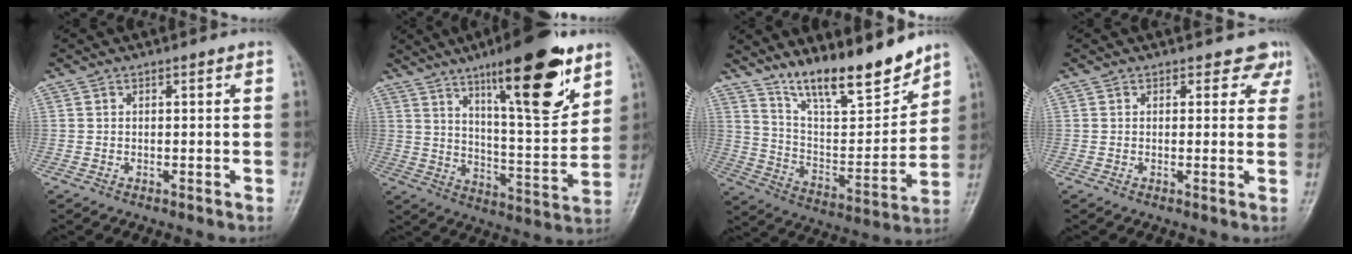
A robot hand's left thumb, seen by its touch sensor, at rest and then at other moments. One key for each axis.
{"total": 20.0, "fx": 11.6, "fy": 4.8, "fz": 15.6, "tx": -0.204, "ty": -0.064, "tz": 0.187}
{"total": 16.6, "fx": 13.4, "fy": 3.8, "fz": 9.0, "tx": -0.113, "ty": -0.086, "tz": 0.239}
{"total": 3.2, "fx": 2.4, "fy": 2.1, "fz": 0.4, "tx": 0.026, "ty": -0.013, "tz": 0.011}